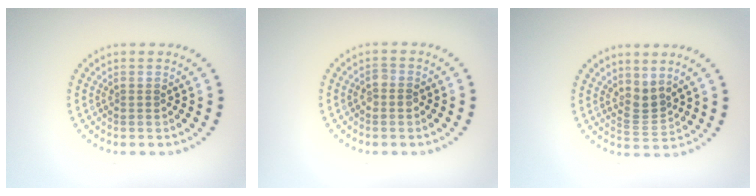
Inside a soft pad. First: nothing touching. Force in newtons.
{"total": 1.2, "press": 1.1, "slide": 0.2}
{"total": 2.2, "press": 1.5, "slide": 1.6}